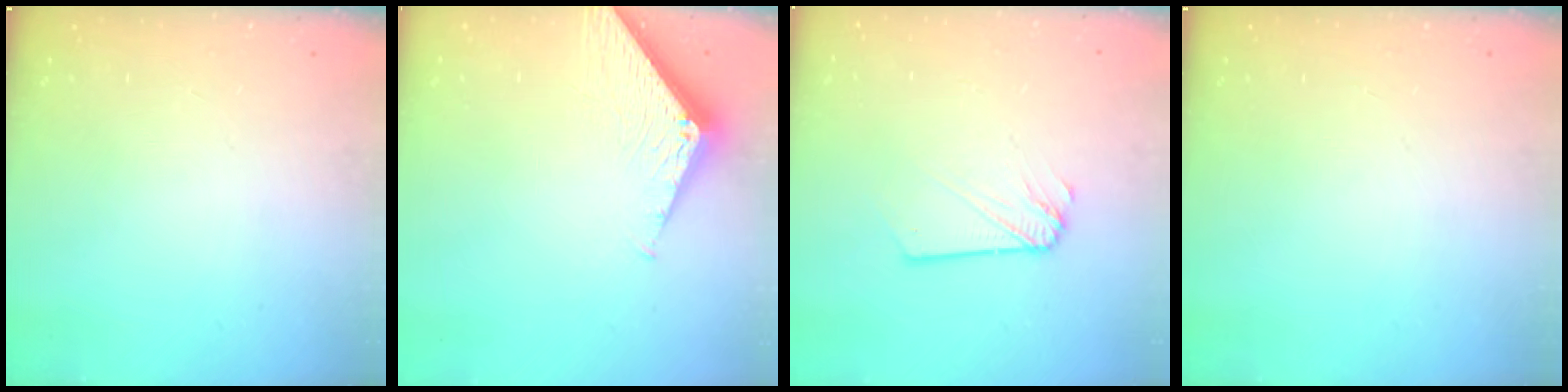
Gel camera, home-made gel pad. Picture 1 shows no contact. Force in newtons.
{"total": 7.9, "press": 7.8, "slide": 0.6}
{"total": 2.1, "press": 2.1, "slide": 0.1}
{"total": 0.0}